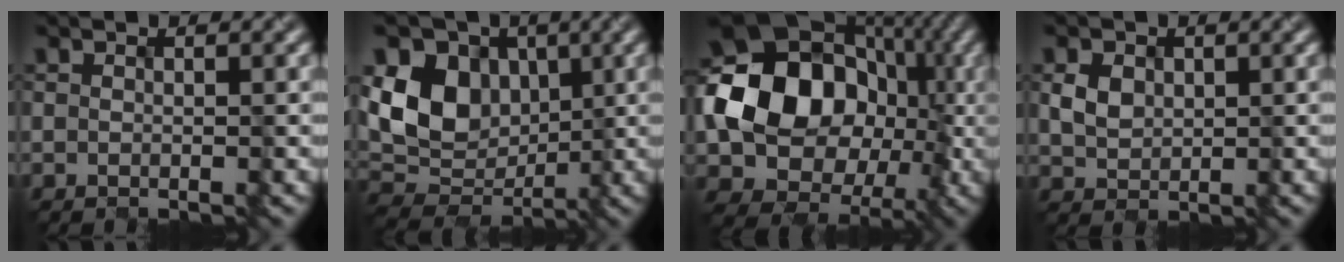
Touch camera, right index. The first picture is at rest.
{"total": 9.4, "force": [1.7, 7.5, 5.3], "torque": [-0.109, 0.003, 0.021]}
{"total": 13.9, "force": [-0.5, 11.2, 8.1], "torque": [-0.126, 0.005, -0.027]}
{"total": 2.1, "force": [0.6, 1.8, 0.9], "torque": [-0.025, -0.001, 0.015]}